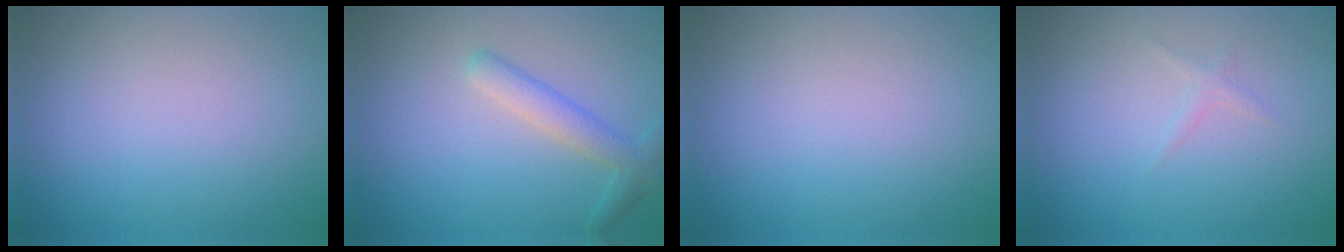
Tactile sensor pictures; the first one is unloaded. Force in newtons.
{"total": 2.6, "press": 2.5, "slide": 0.1}
{"total": 0.0}
{"total": 0.7, "press": 0.7, "slide": 0.1}